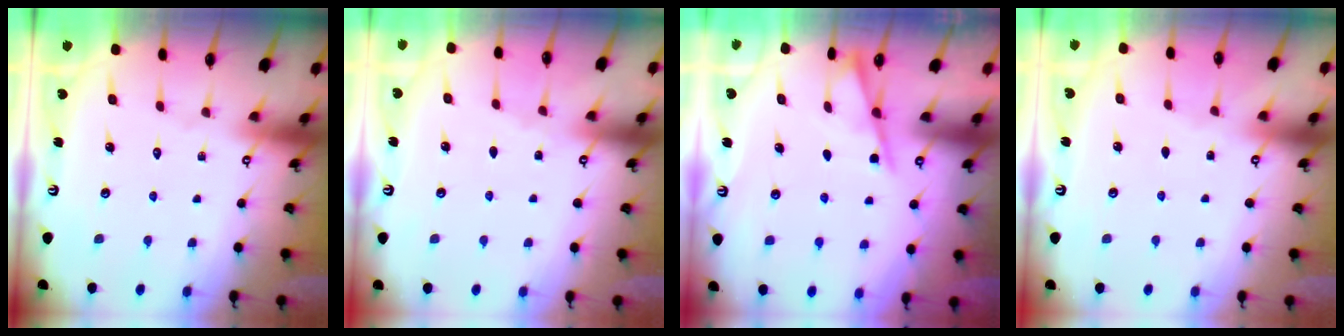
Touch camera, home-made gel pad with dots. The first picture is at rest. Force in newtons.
{"total": 2.5, "press": 2.5, "slide": 0.4}
{"total": 4.7, "press": 4.7, "slide": 0.7}
{"total": 0.0}